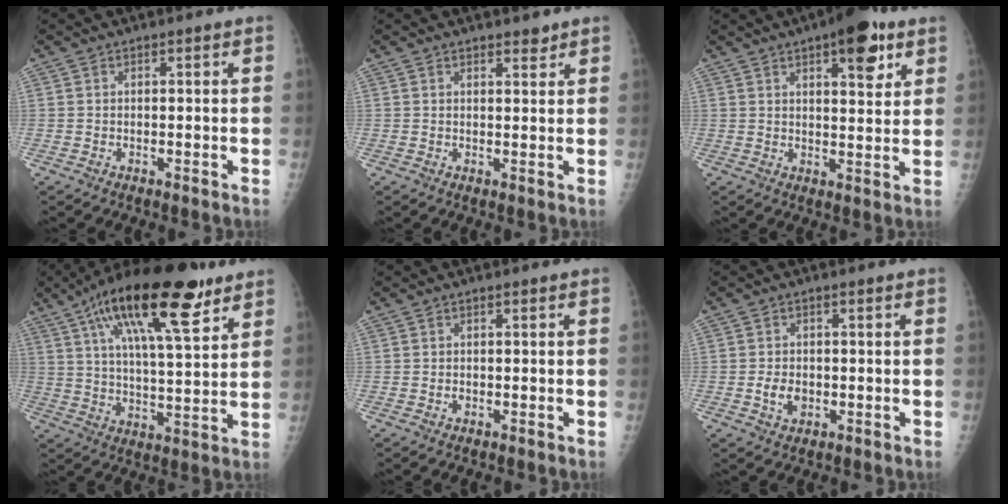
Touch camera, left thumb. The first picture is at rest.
{"total": 2.1, "force": [1.7, 0.8, 0.8], "torque": [0.000, -0.012, 0.024]}
{"total": 10.2, "force": [5.4, 3.8, 7.8], "torque": [-0.082, -0.021, 0.071]}
{"total": 21.7, "force": [11.8, 6.9, 16.9], "torque": [-0.267, -0.027, 0.193]}
{"total": 0.6, "force": [-0.1, 0.4, 0.4], "torque": [-0.005, 0.001, -0.002]}
{"total": 3.5, "force": [-0.7, 2.6, 2.3], "torque": [-0.035, 0.002, -0.009]}